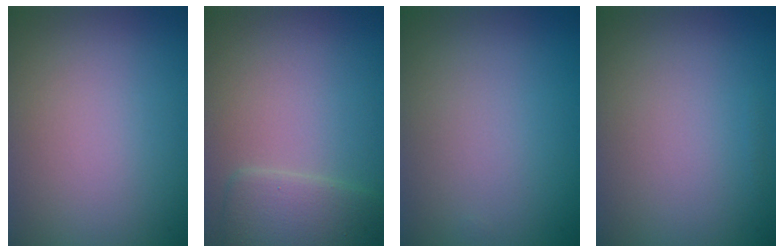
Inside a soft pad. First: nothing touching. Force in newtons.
{"total": 2.8, "press": 2.8, "slide": 0.2}
{"total": 0.0}
{"total": 0.0}